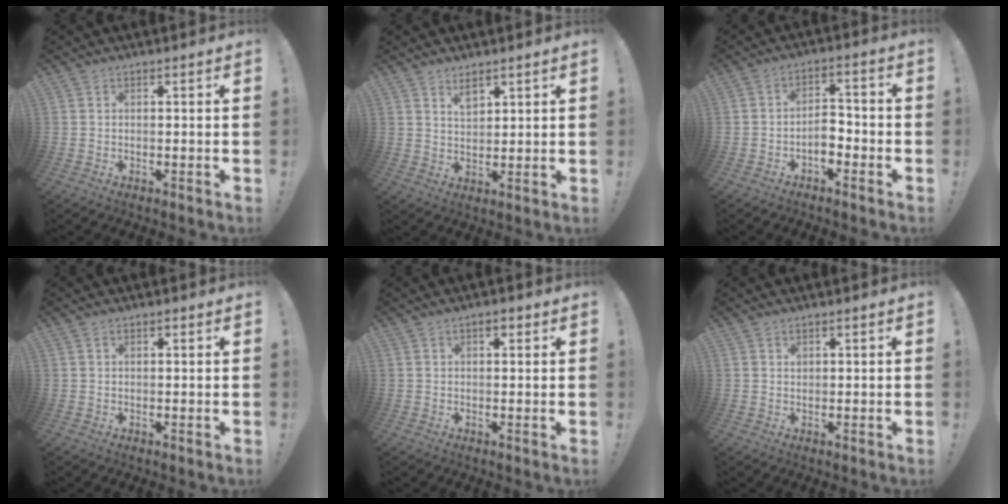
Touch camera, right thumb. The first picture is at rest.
{"total": 4.6, "force": [3.4, 2.6, 1.7], "torque": [-0.016, -0.023, 0.060]}
{"total": 5.8, "force": [-2.8, 3.2, 4.0], "torque": [-0.066, 0.006, -0.051]}
{"total": 0.6, "force": [0.2, 0.5, 0.3], "torque": [-0.003, 0.000, 0.003]}
{"total": 2.0, "force": [0.8, 1.1, 1.4], "torque": [-0.015, -0.001, 0.011]}
{"total": 1.0, "force": [0.5, 0.9, 0.2], "torque": [0.002, -0.001, 0.008]}